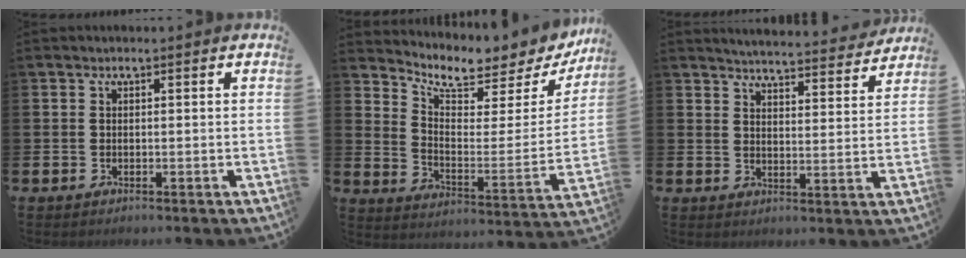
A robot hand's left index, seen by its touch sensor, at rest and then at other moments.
{"total": 6.9, "force": [6.4, 1.7, 1.9], "torque": [-0.063, -0.055, 0.105]}
{"total": 5.0, "force": [5.0, 0.1, 0.5], "torque": [-0.019, -0.042, 0.085]}